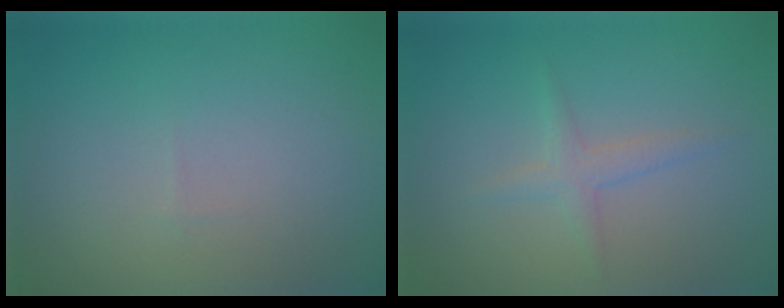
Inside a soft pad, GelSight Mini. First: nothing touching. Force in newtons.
{"total": 1.6, "press": 1.6, "slide": 0.0}